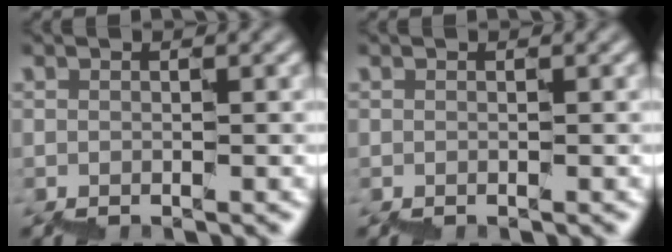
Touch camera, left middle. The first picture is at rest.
{"total": 0.0}